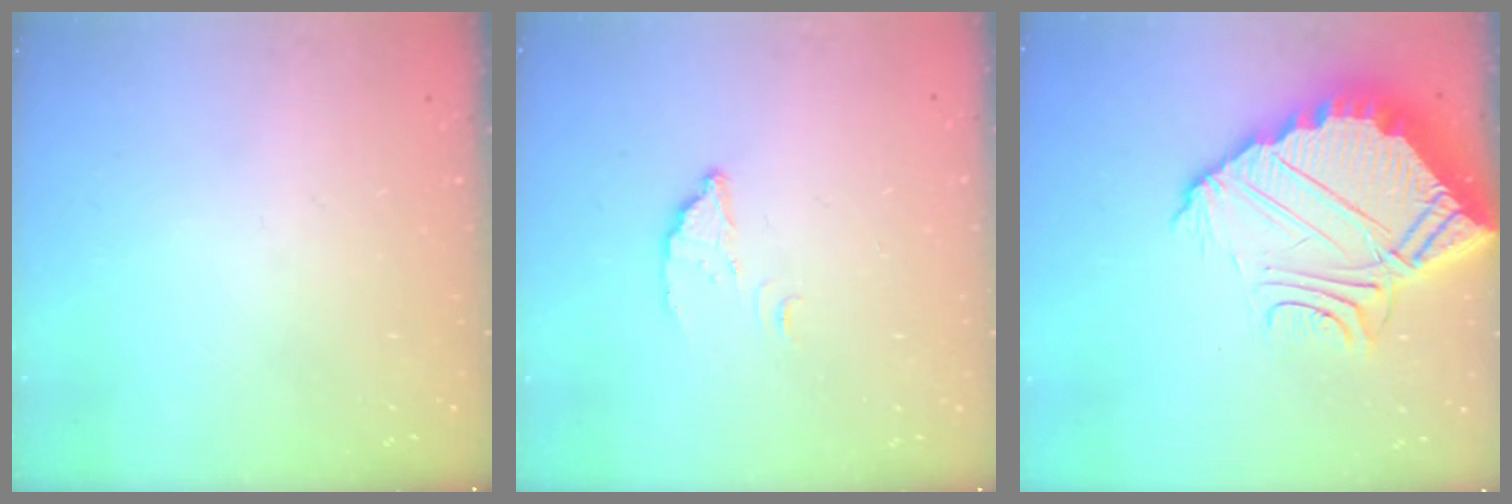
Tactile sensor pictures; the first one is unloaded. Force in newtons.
{"total": 2.8, "press": 2.7, "slide": 0.2}
{"total": 12.9, "press": 12.9, "slide": 0.9}